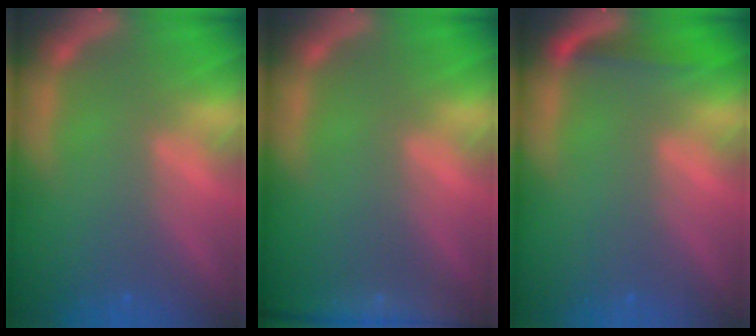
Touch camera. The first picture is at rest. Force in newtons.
{"total": 6.5}
{"total": 2.5}